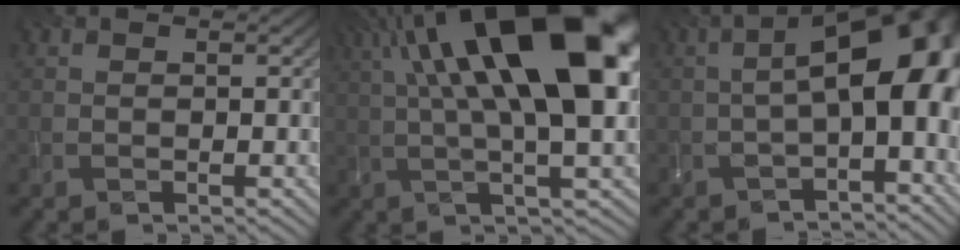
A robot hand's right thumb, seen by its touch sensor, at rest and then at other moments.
{"total": 20.2, "force": [5.9, 6.7, 18.1], "torque": [-0.302, 0.059, 0.091]}
{"total": 11.6, "force": [-0.5, 5.2, 10.3], "torque": [-0.170, 0.002, -0.008]}